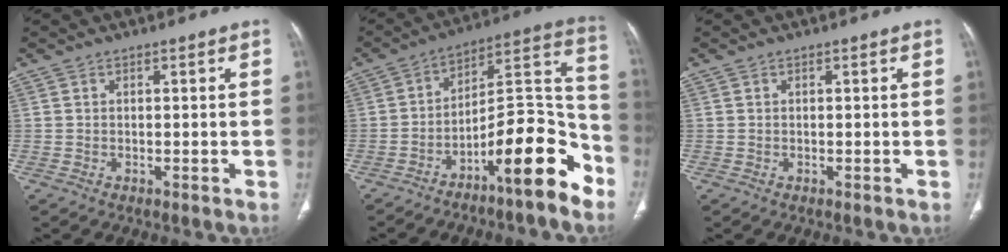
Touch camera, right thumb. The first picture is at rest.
{"total": 15.7, "force": [-9.7, 3.9, 11.8], "torque": [-0.151, 0.107, -0.157]}
{"total": 0.0}